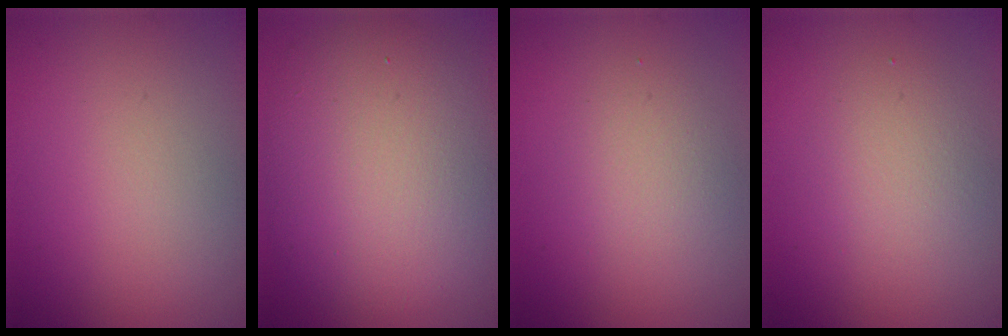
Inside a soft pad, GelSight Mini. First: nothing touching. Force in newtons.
{"total": 11.1, "press": 11.1, "slide": 0.6}
{"total": 2.2, "press": 2.2, "slide": 0.2}
{"total": 2.3, "press": 2.3, "slide": 0.0}